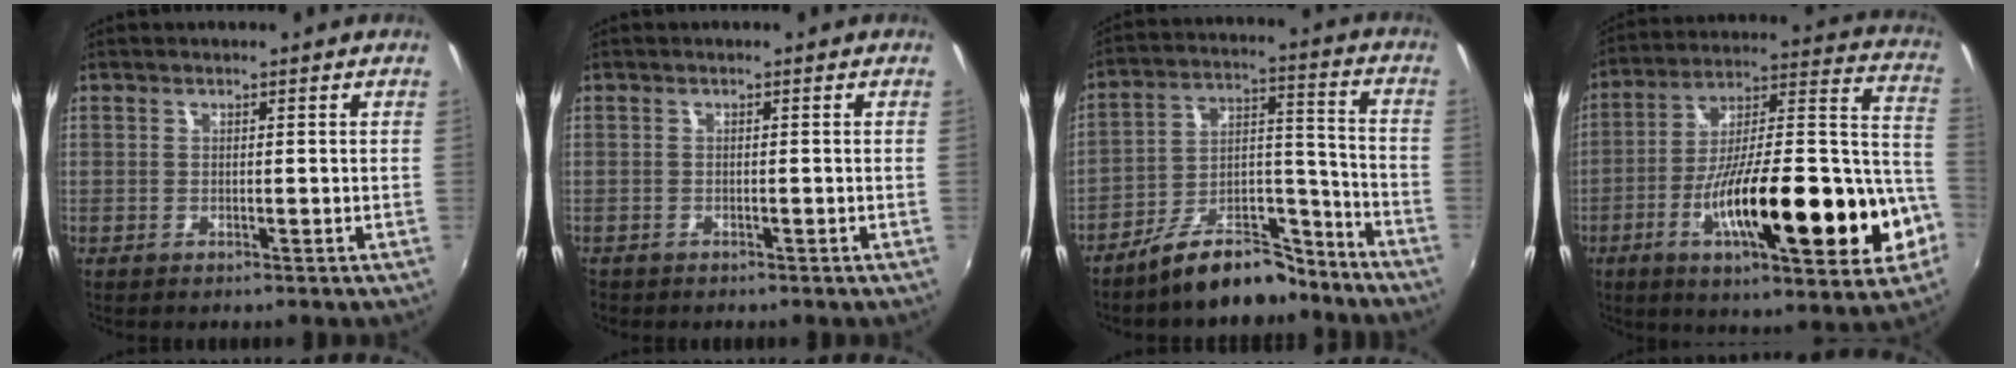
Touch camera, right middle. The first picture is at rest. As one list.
[{"total": 1.1, "force": [-0.9, 0.7, 0.1], "torque": [-0.007, -0.001, -0.016]}, {"total": 13.6, "force": [-11.0, 5.4, 6.0], "torque": [-0.097, 0.045, -0.164]}, {"total": 28.6, "force": [-10.5, 6.8, 25.7], "torque": [-0.382, -0.015, -0.169]}]